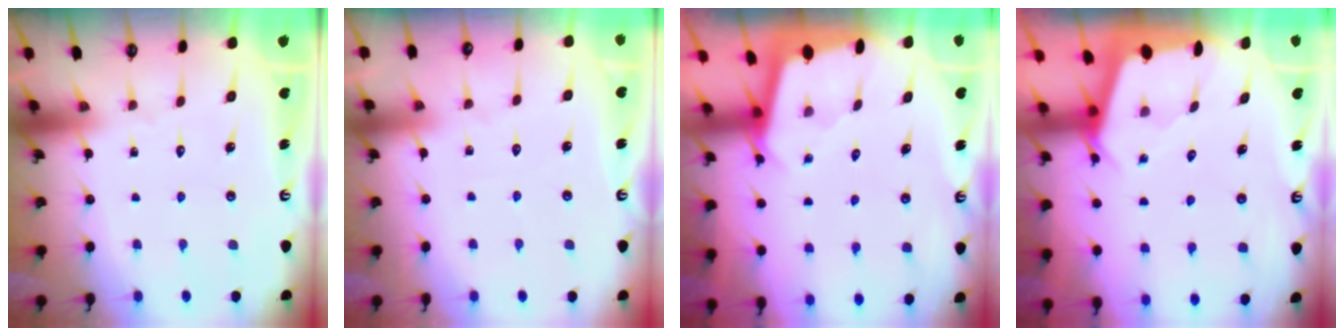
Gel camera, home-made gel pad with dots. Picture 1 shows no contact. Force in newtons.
{"total": 1.8, "press": 1.8, "slide": 0.3}
{"total": 1.8, "press": 1.8, "slide": 0.2}
{"total": 2.6, "press": 2.5, "slide": 0.3}